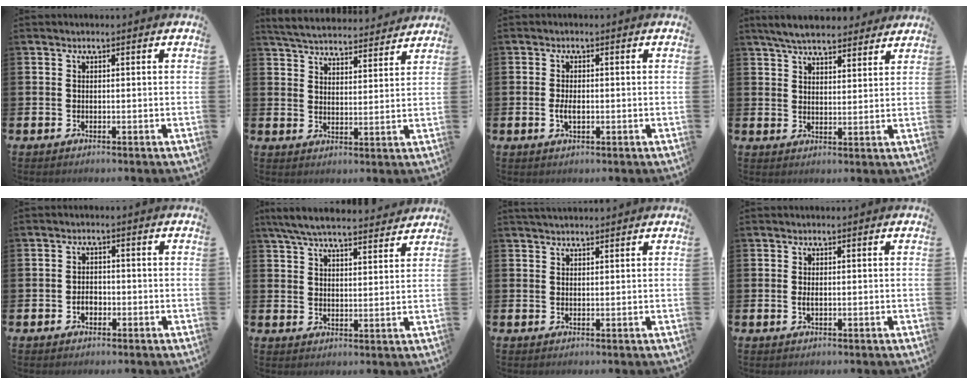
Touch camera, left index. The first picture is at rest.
{"total": 5.3, "force": [5.3, 0.6, 0.5], "torque": [-0.025, -0.041, 0.090]}
{"total": 2.2, "force": [-0.3, 1.1, 1.8], "torque": [-0.030, 0.000, -0.007]}
{"total": 6.1, "force": [5.8, 1.3, 1.5], "torque": [-0.042, -0.020, 0.105]}
{"total": 1.9, "force": [-0.7, 1.4, 1.1], "torque": [-0.009, 0.000, -0.018]}
{"total": 6.8, "force": [6.4, 1.0, 2.0], "torque": [-0.053, -0.032, 0.115]}
{"total": 1.9, "force": [1.9, 0.3, 0.3], "torque": [-0.010, 0.000, 0.034]}
{"total": 1.0, "force": [0.2, 0.3, 1.0], "torque": [-0.014, -0.001, 0.002]}